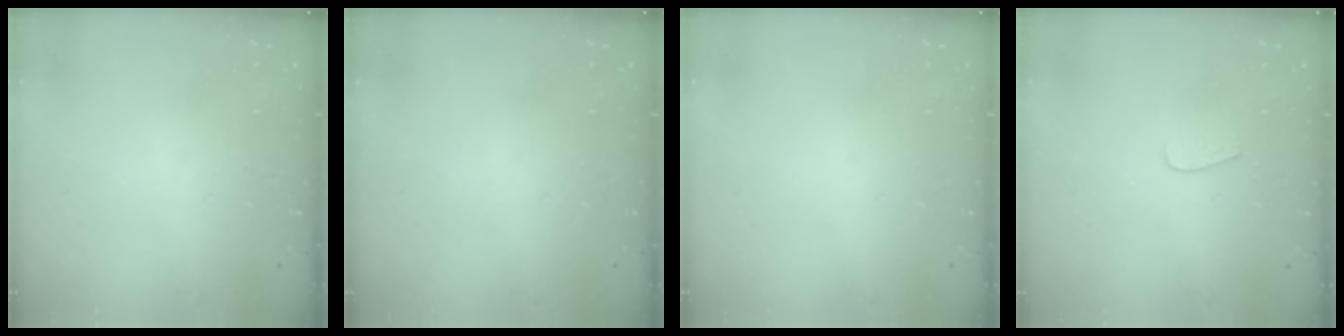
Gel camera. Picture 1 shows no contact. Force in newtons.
{"total": 0.0}
{"total": 0.0}
{"total": 3.7, "press": 3.7, "slide": 0.3}